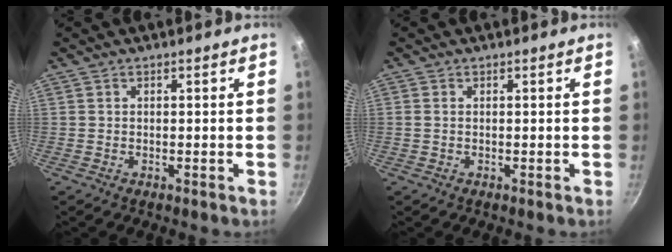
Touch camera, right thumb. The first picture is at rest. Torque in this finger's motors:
{"motor_torque": [0.22, -0.43, -0.21, 0.03, 0.06]}